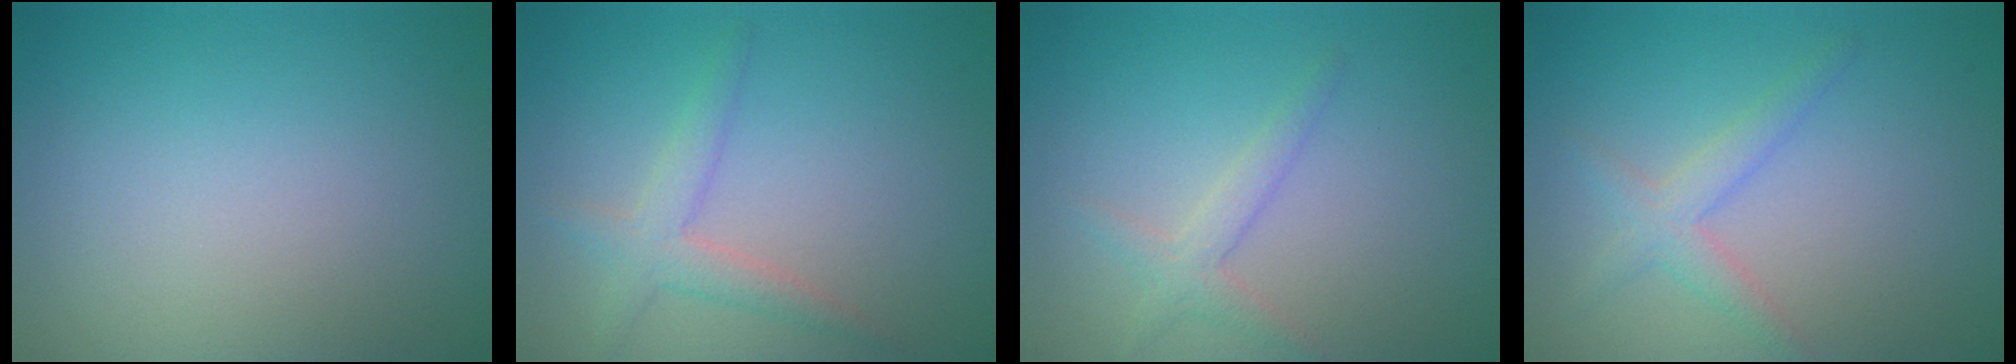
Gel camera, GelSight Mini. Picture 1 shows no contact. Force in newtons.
{"total": 2.4, "press": 2.4, "slide": 0.1}
{"total": 1.8, "press": 1.8, "slide": 0.1}
{"total": 2.1, "press": 2.1, "slide": 0.1}